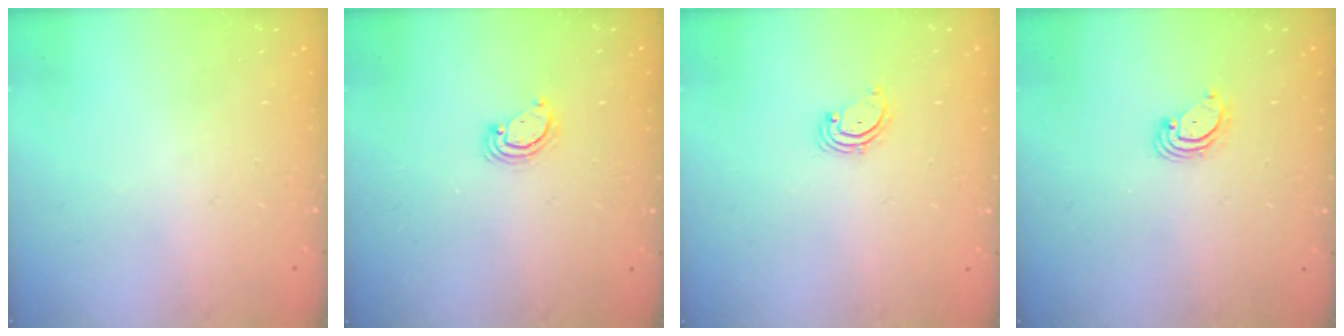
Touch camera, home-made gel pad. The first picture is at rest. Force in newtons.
{"total": 2.6, "press": 2.6, "slide": 0.3}
{"total": 2.1, "press": 2.1, "slide": 0.3}
{"total": 3.1, "press": 3.1, "slide": 0.3}